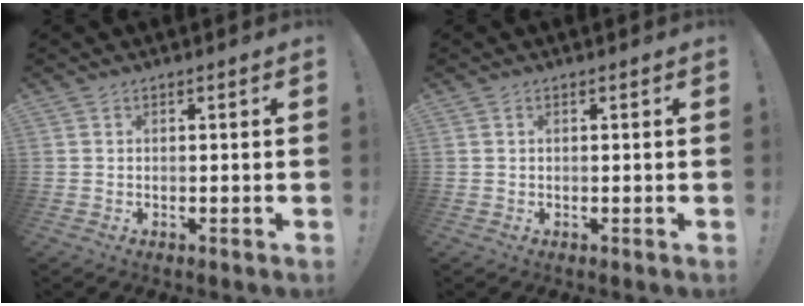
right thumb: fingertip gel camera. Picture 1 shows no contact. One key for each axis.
{"total": 0.0}